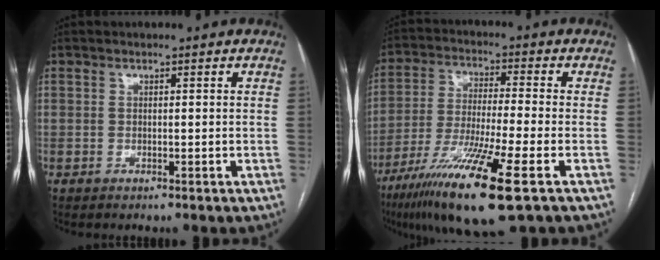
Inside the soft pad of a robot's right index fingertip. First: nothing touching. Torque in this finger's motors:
{"motor_torque": [0.78, -0.29, 0.64, 0.21]}